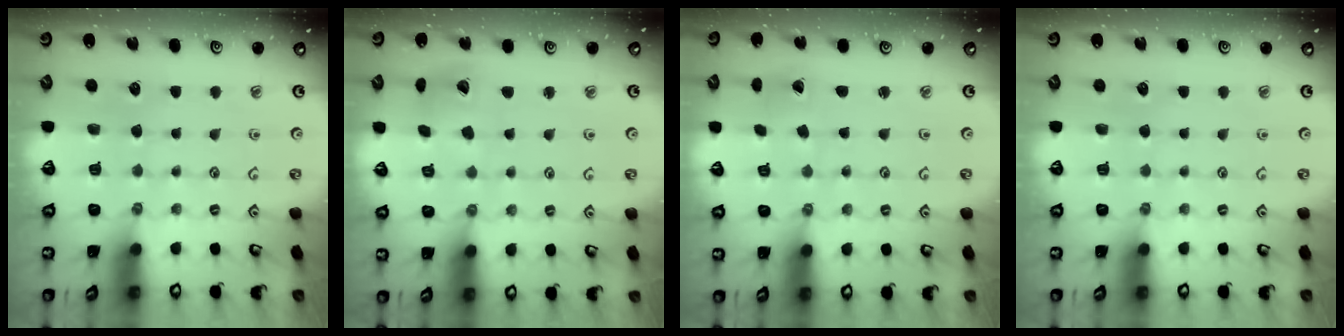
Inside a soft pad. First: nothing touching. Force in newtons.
{"total": 7.4, "press": 7.3, "slide": 1.0}
{"total": 1.0, "press": 1.0, "slide": 0.0}
{"total": 0.0}